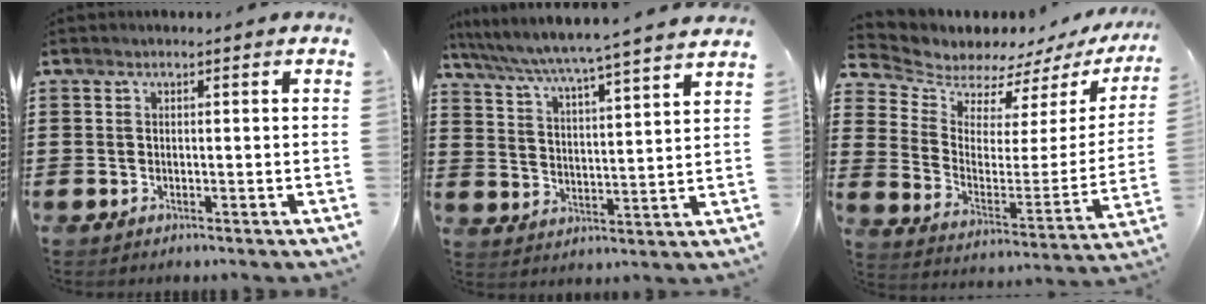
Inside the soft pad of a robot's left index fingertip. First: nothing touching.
{"total": 4.9, "force": [4.5, -1.0, 1.6], "torque": [-0.053, -0.039, 0.069]}
{"total": 5.8, "force": [5.5, 1.7, -0.1], "torque": [-0.042, -0.050, 0.094]}